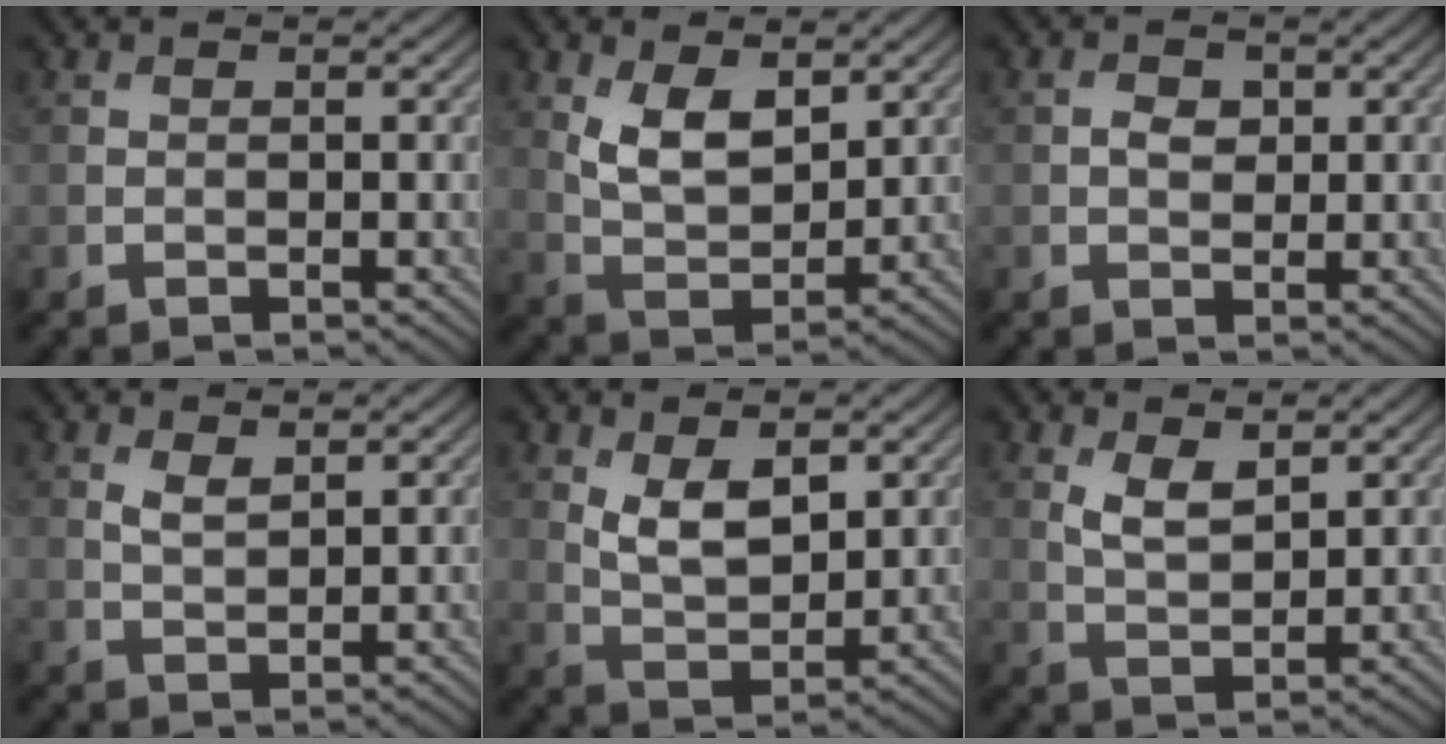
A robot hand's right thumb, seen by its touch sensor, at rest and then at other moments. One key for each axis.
{"total": 6.4, "fx": 2.7, "fy": 3.4, "fz": 4.7, "tx": -0.099, "ty": -0.013, "tz": 0.056}
{"total": 1.8, "fx": 0.3, "fy": 1.4, "fz": 1.2, "tx": -0.023, "ty": -0.002, "tz": 0.001}
{"total": 2.0, "fx": 1.1, "fy": 0.9, "fz": 1.4, "tx": -0.034, "ty": -0.003, "tz": 0.026}
{"total": 5.6, "fx": 2.1, "fy": 2.9, "fz": 4.4, "tx": -0.091, "ty": -0.009, "tz": 0.044}
{"total": 3.6, "fx": 1.9, "fy": 1.6, "fz": 2.6, "tx": -0.061, "ty": -0.007, "tz": 0.042}